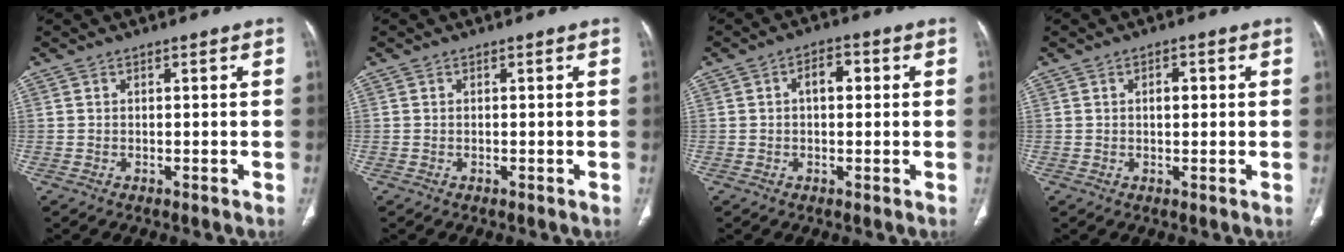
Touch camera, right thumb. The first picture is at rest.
{"total": 0.0}
{"total": 4.2, "force": [0.6, 2.5, 3.4], "torque": [-0.044, 0.015, 0.006]}
{"total": 4.3, "force": [0.7, 2.4, 3.5], "torque": [-0.041, 0.005, 0.010]}